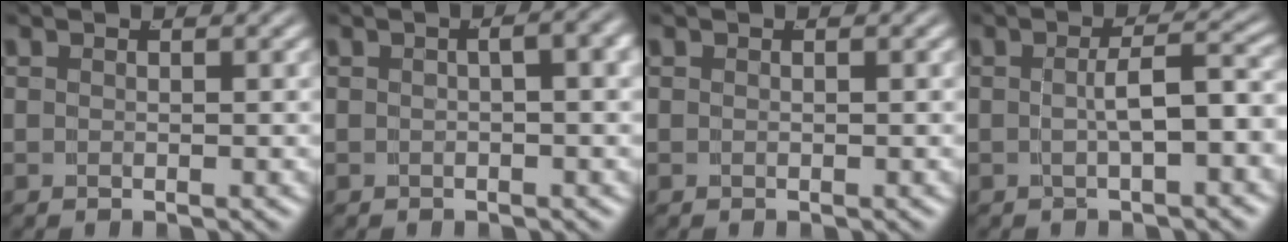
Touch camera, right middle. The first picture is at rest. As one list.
[{"total": 2.4, "force": [0.2, 0.3, 2.4], "torque": [-0.019, 0.011, 0.005]}, {"total": 0.0}, {"total": 3.7, "force": [-1.5, 0.6, 3.3], "torque": [-0.044, -0.003, -0.015]}]